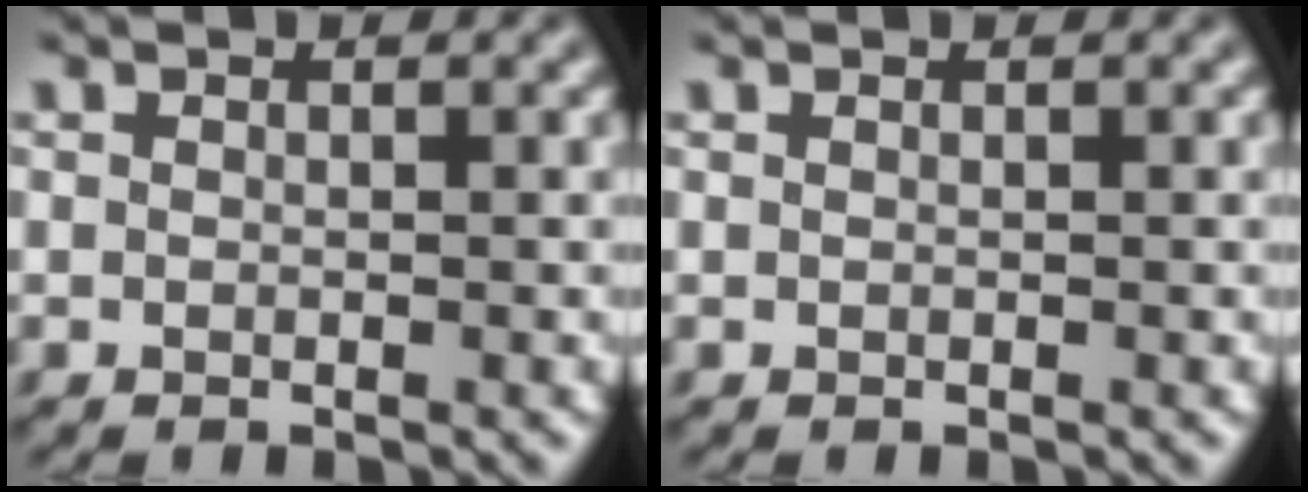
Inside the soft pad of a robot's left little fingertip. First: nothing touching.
{"total": 0.0}